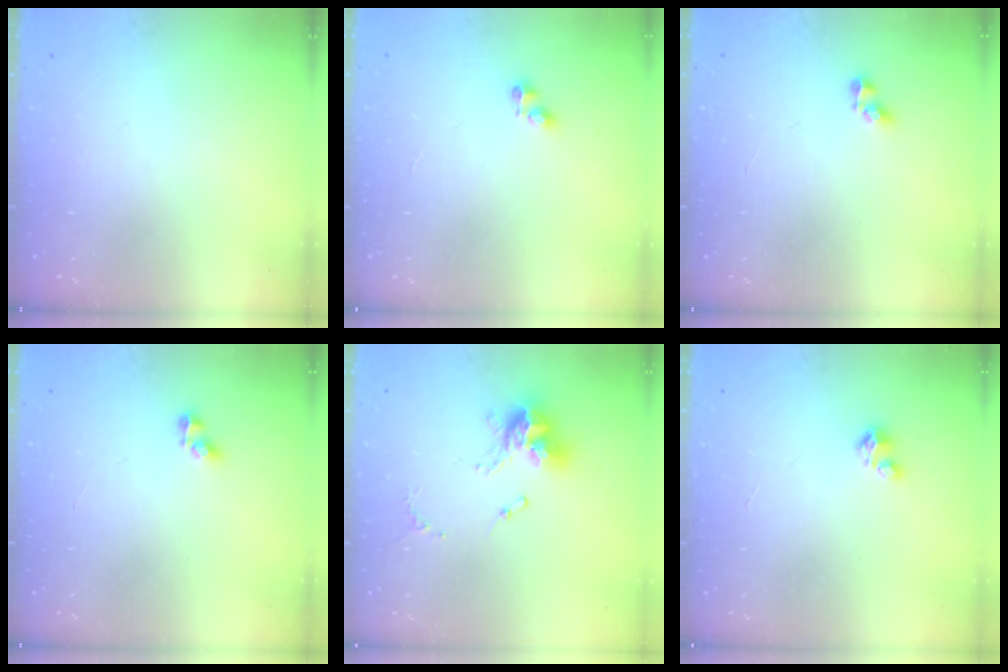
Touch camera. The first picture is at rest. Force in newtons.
{"total": 2.8, "press": 2.8, "slide": 0.4}
{"total": 3.0, "press": 2.9, "slide": 0.9}
{"total": 3.0, "press": 2.9, "slide": 0.9}
{"total": 12.6, "press": 12.5, "slide": 1.4}
{"total": 1.6, "press": 1.6, "slide": 0.1}